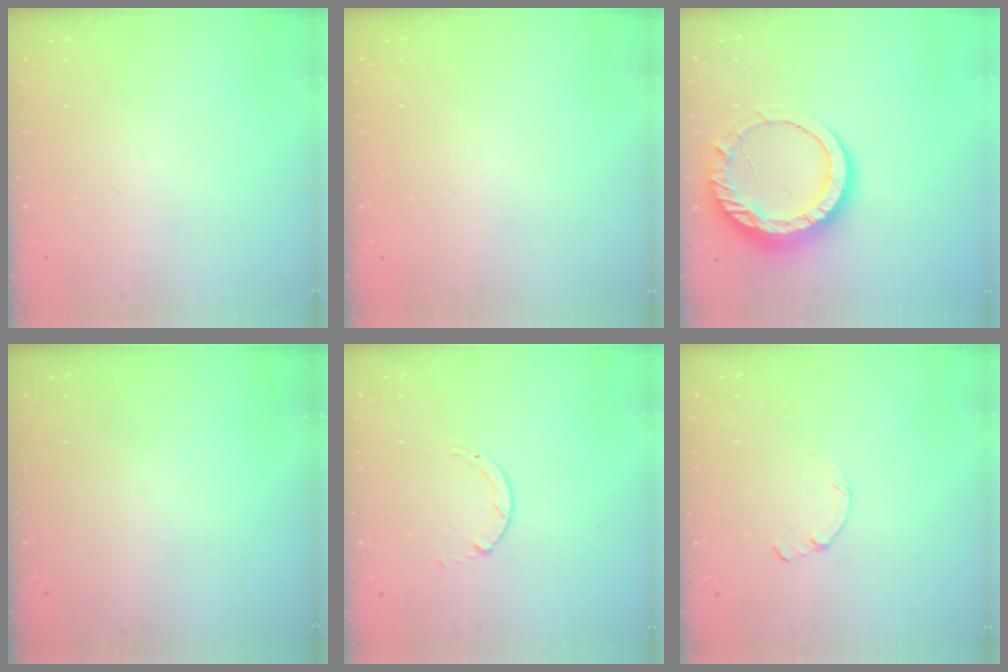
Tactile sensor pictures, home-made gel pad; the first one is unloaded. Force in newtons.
{"total": 2.5, "press": 2.5, "slide": 0.2}
{"total": 14.3, "press": 14.3, "slide": 1.3}
{"total": 0.0}
{"total": 0.7, "press": 0.7, "slide": 0.1}
{"total": 0.0}